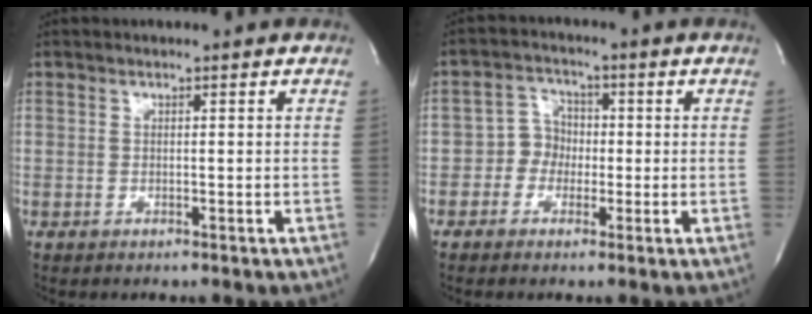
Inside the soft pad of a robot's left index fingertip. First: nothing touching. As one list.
[{"total": 4.0, "force": [-1.1, 3.6, 1.4], "torque": [-0.025, 0.010, -0.025]}]